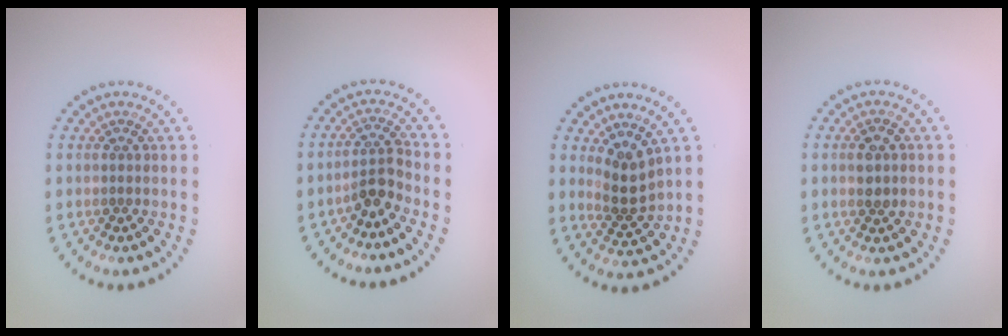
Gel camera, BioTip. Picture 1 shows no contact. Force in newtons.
{"total": 2.4, "press": 1.7, "slide": 1.7}
{"total": 2.6, "press": 2.1, "slide": 1.6}
{"total": 1.9, "press": 1.9, "slide": 0.2}